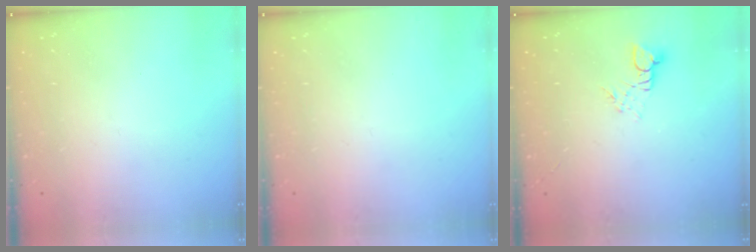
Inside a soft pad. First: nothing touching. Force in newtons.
{"total": 0.0}
{"total": 2.7, "press": 2.7, "slide": 0.3}